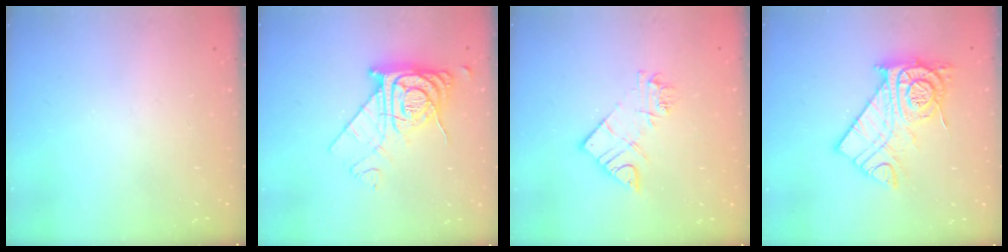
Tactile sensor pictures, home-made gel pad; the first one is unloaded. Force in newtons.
{"total": 13.2, "press": 13.1, "slide": 1.4}
{"total": 10.0, "press": 9.9, "slide": 0.9}
{"total": 14.8, "press": 14.8, "slide": 1.2}